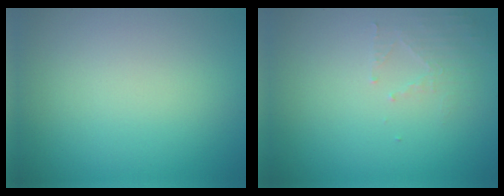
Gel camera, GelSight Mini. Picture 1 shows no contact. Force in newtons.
{"total": 1.7, "press": 1.7, "slide": 0.3}